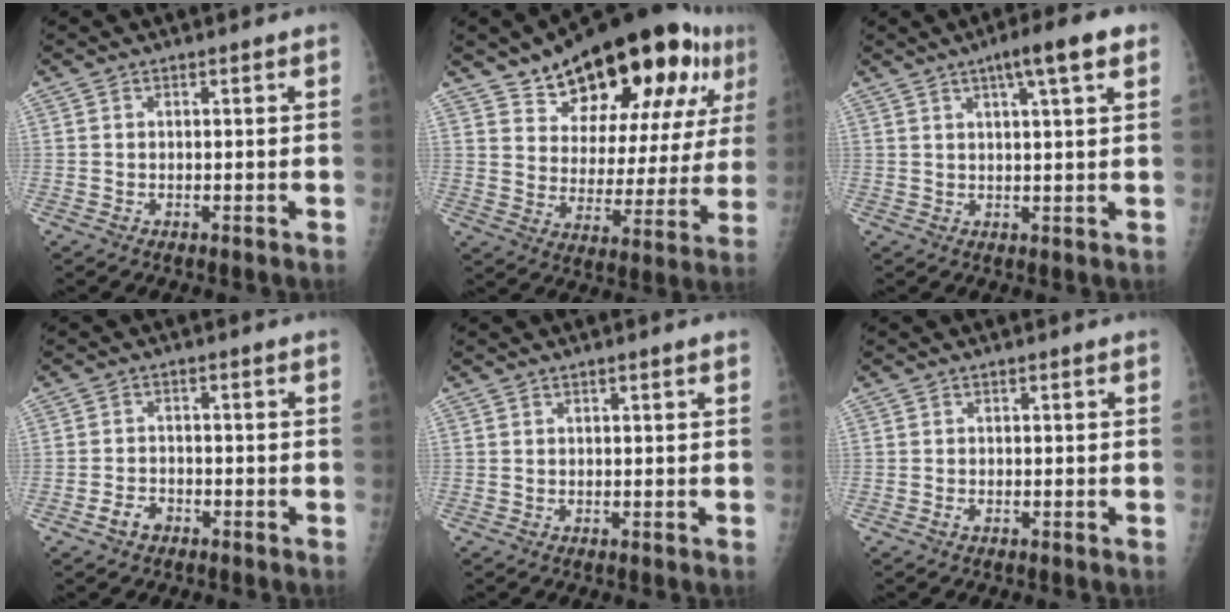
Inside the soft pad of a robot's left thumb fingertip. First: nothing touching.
{"total": 24.5, "force": [14.5, 10.5, 16.7], "torque": [-0.205, -0.041, 0.215]}
{"total": 8.1, "force": [4.3, 1.1, 6.8], "torque": [-0.100, -0.002, 0.061]}
{"total": 3.0, "force": [-1.8, 2.0, 1.3], "torque": [-0.019, 0.015, -0.030]}
{"total": 1.6, "force": [1.0, 0.1, 1.3], "torque": [-0.021, -0.003, 0.013]}
{"total": 0.7, "force": [-0.3, 0.4, 0.5], "torque": [-0.011, 0.001, -0.006]}